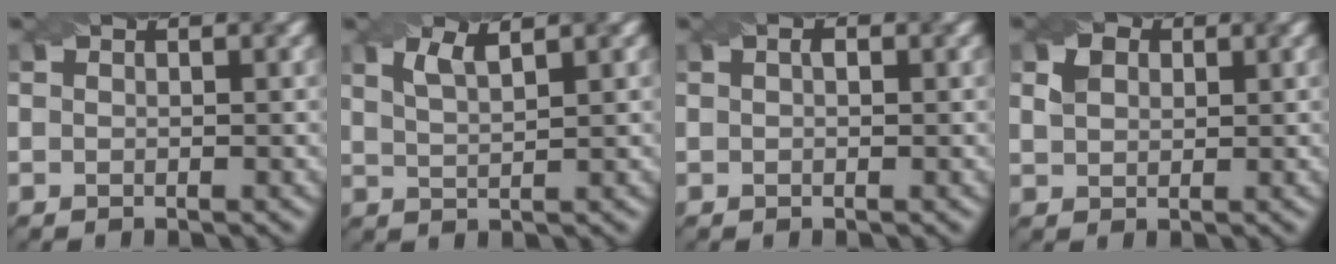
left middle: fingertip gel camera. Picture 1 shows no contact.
{"total": 2.5, "force": [1.6, 0.6, 1.9], "torque": [-0.036, 0.001, 0.031]}
{"total": 0.8, "force": [0.2, 0.4, 0.7], "torque": [-0.013, 0.003, 0.004]}
{"total": 2.1, "force": [0.8, 1.6, 1.1], "torque": [-0.024, 0.002, 0.017]}